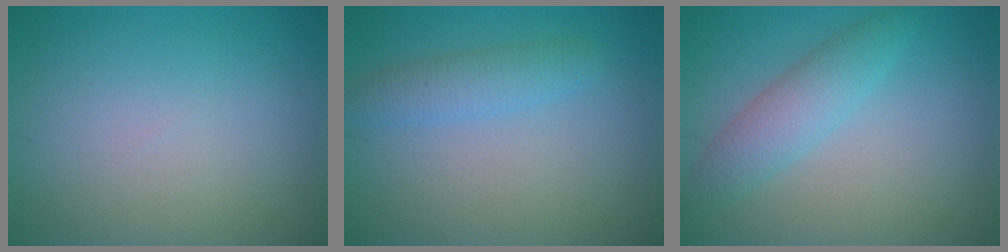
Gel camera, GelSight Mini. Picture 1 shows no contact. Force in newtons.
{"total": 2.4, "press": 2.4, "slide": 0.1}
{"total": 2.4, "press": 2.4, "slide": 0.2}